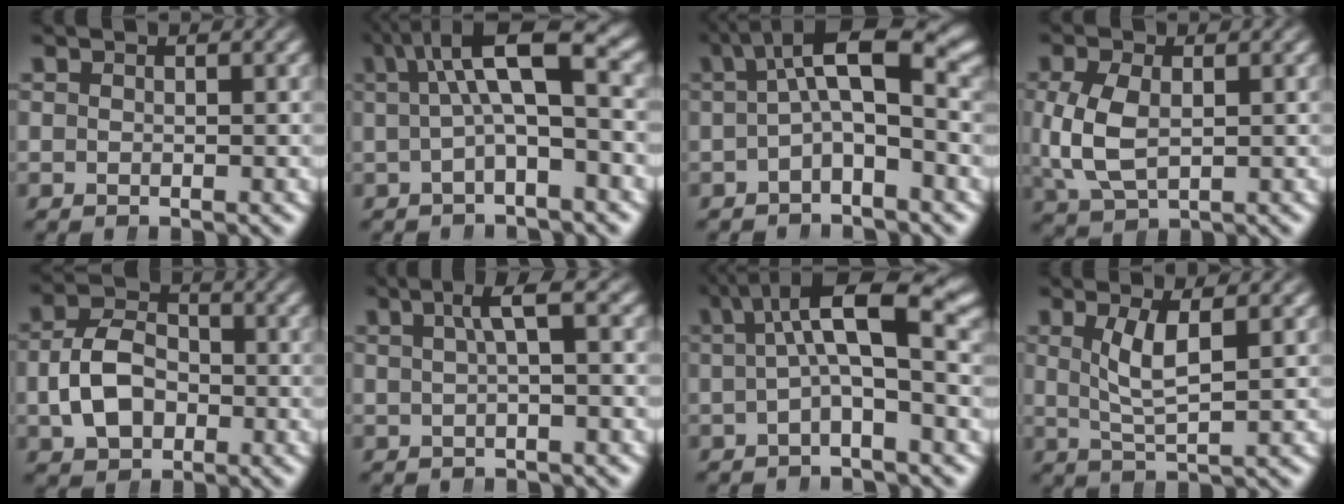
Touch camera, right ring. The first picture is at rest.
{"total": 6.3, "force": [1.3, 2.3, 5.7], "torque": [-0.097, 0.017, 0.014]}
{"total": 5.2, "force": [0.7, 2.3, 4.6], "torque": [-0.083, 0.004, 0.006]}
{"total": 5.1, "force": [-0.1, 3.7, 3.5], "torque": [-0.104, -0.016, 0.016]}
{"total": 6.0, "force": [-1.1, 4.6, 3.7], "torque": [-0.068, -0.011, -0.010]}
{"total": 2.6, "force": [0.9, 0.0, 2.4], "torque": [-0.028, 0.018, 0.012]}
{"total": 6.0, "force": [1.1, 2.1, 5.5], "torque": [-0.093, 0.012, 0.011]}
{"total": 3.6, "force": [0.7, 1.2, 3.4], "torque": [-0.068, -0.015, 0.024]}